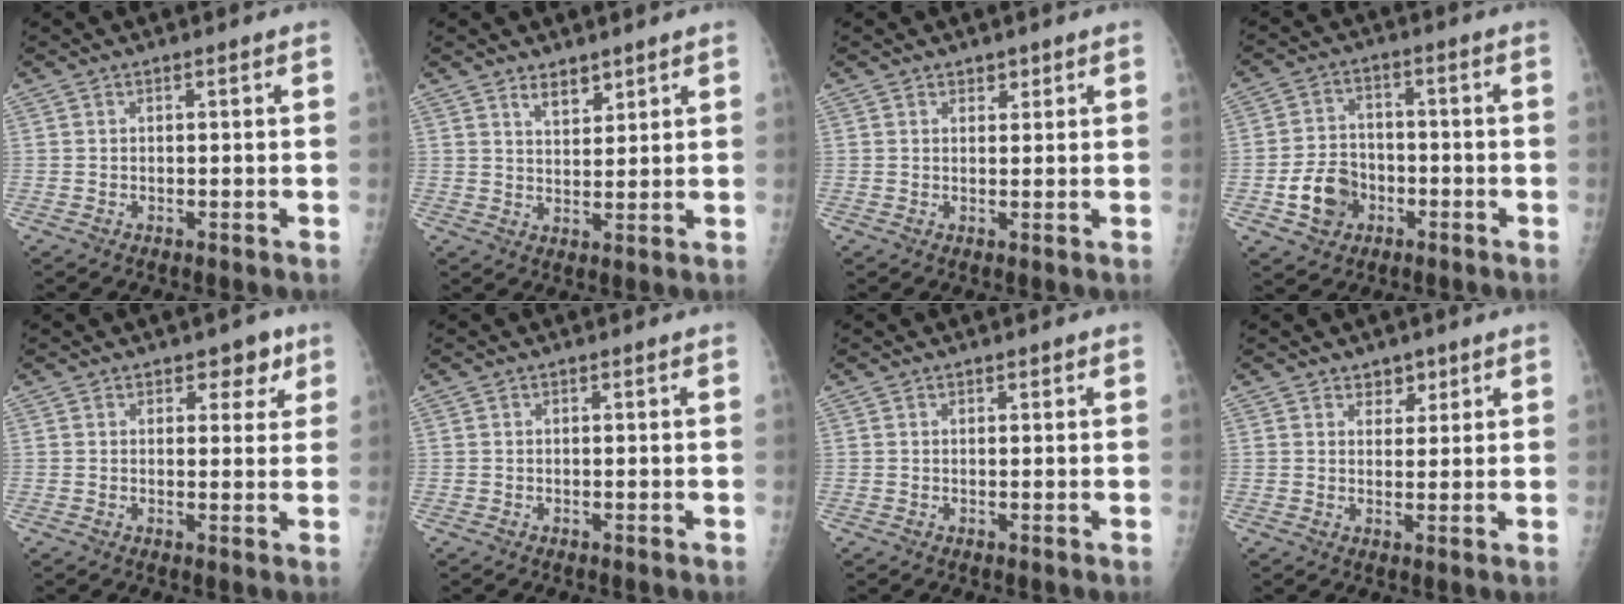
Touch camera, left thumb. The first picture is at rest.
{"total": 3.9, "force": [3.0, 1.8, 1.8], "torque": [-0.016, -0.024, 0.054]}
{"total": 1.5, "force": [1.1, 0.9, 0.4], "torque": [0.007, -0.007, 0.014]}
{"total": 8.6, "force": [-3.1, 6.8, 4.1], "torque": [-0.053, 0.020, -0.053]}
{"total": 4.4, "force": [2.5, 2.8, 2.3], "torque": [0.005, -0.009, 0.028]}
{"total": 0.0}
{"total": 0.7, "force": [0.5, 0.4, 0.4], "torque": [0.001, -0.002, 0.005]}
{"total": 2.9, "force": [1.9, 1.9, 0.9], "torque": [0.010, -0.011, 0.029]}